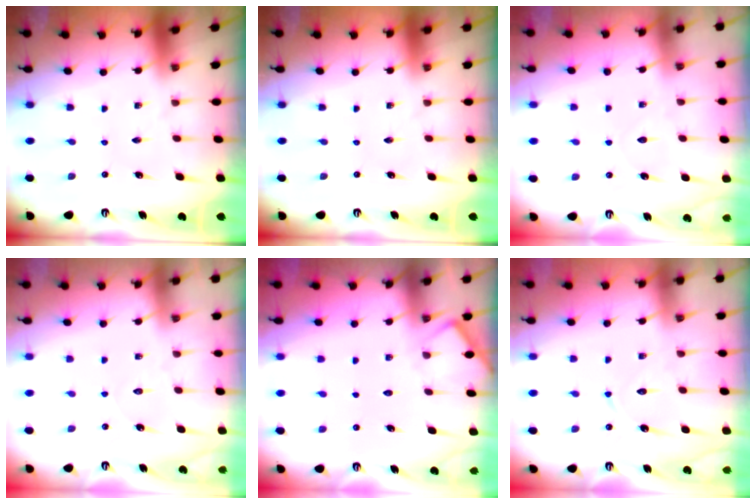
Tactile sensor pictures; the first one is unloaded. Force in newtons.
{"total": 0.0}
{"total": 6.0, "press": 5.9, "slide": 0.7}
{"total": 3.8, "press": 3.8, "slide": 0.3}
{"total": 5.0, "press": 5.0, "slide": 0.6}
{"total": 8.7, "press": 8.7, "slide": 0.7}